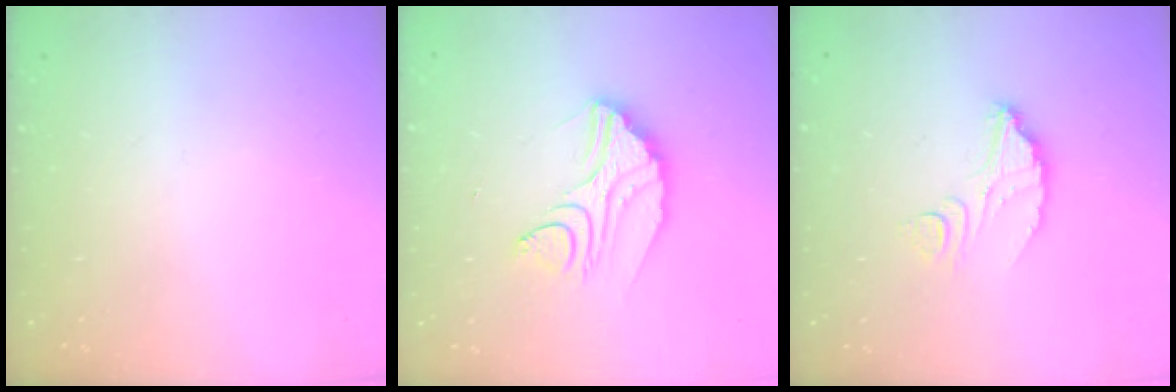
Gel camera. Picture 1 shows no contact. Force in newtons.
{"total": 13.5, "press": 13.4, "slide": 0.9}
{"total": 7.6, "press": 7.6, "slide": 0.5}